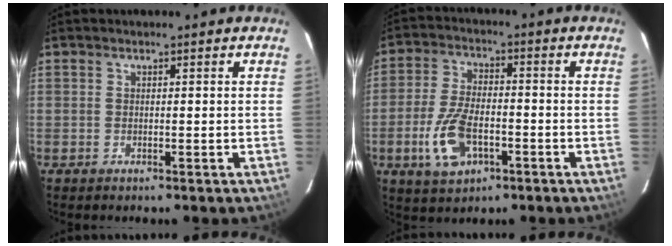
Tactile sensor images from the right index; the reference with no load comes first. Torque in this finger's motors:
{"motor_torque": [0.38, -0.17, 0.25, 0.12]}